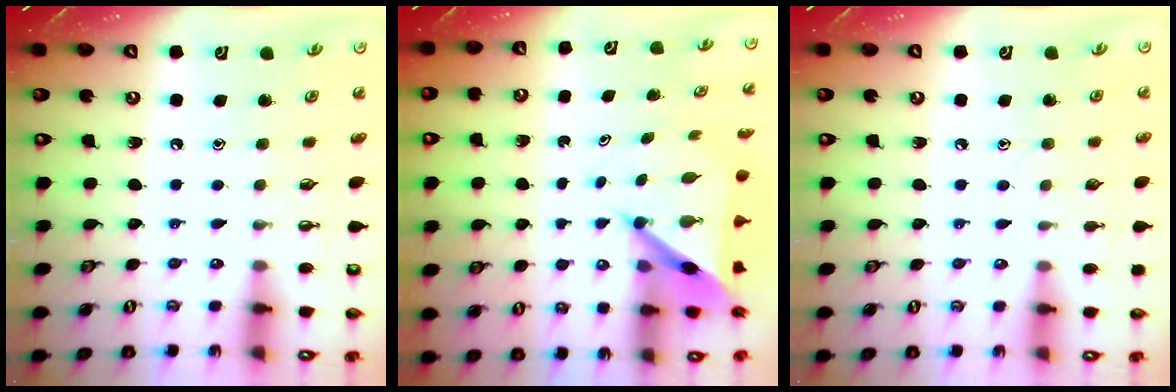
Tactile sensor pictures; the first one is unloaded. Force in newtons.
{"total": 6.3, "press": 6.3, "slide": 0.6}
{"total": 4.1, "press": 4.0, "slide": 0.6}